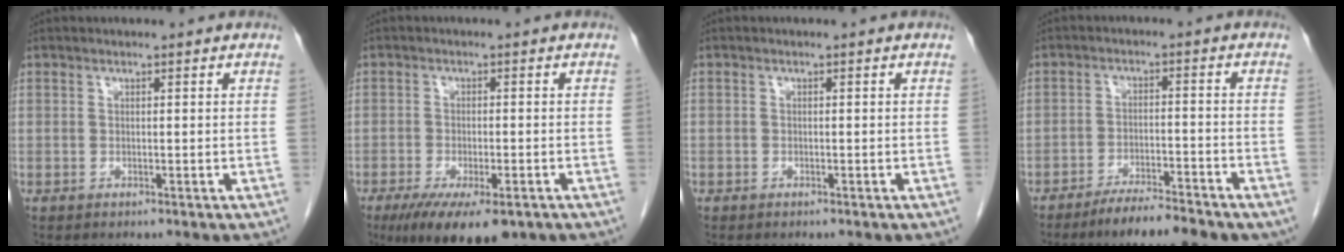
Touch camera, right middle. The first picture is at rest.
{"total": 10.8, "force": [-7.0, 3.3, 7.4], "torque": [-0.117, -0.019, -0.105]}
{"total": 0.5, "force": [-0.4, 0.4, 0.0], "torque": [-0.008, 0.003, -0.009]}
{"total": 8.5, "force": [-6.8, 0.9, 5.0], "torque": [-0.072, -0.014, -0.109]}